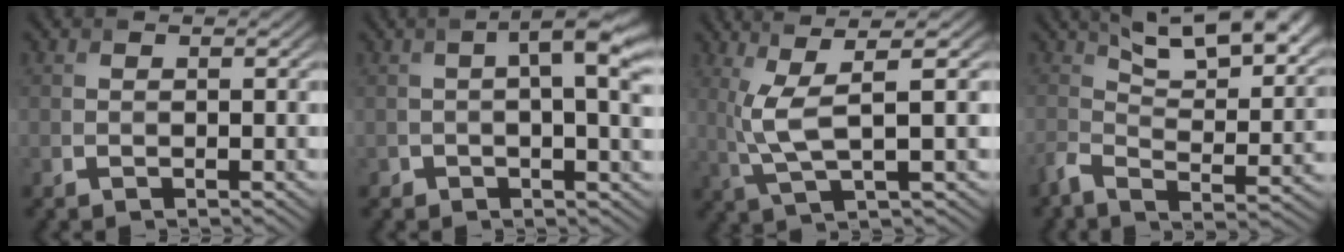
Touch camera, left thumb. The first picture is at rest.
{"total": 5.4, "force": [1.0, 1.8, 5.0], "torque": [-0.069, 0.003, 0.016]}
{"total": 6.0, "force": [1.6, 0.9, 5.7], "torque": [-0.130, 0.012, 0.038]}
{"total": 9.1, "force": [4.4, 3.4, 7.2], "torque": [-0.146, 0.001, 0.079]}